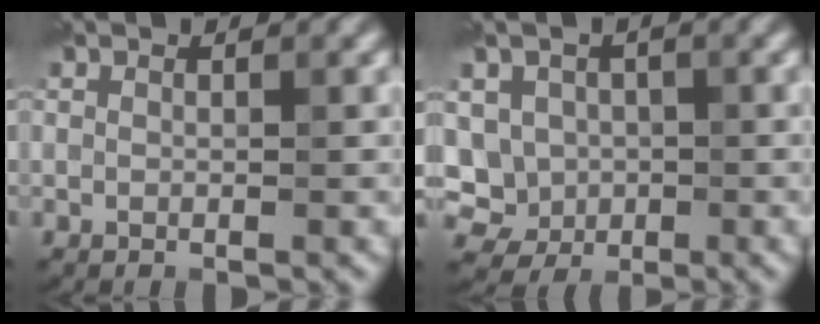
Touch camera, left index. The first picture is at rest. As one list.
[{"total": 5.8, "force": [-0.1, 5.4, 2.0], "torque": [-0.036, 0.021, -0.020]}]